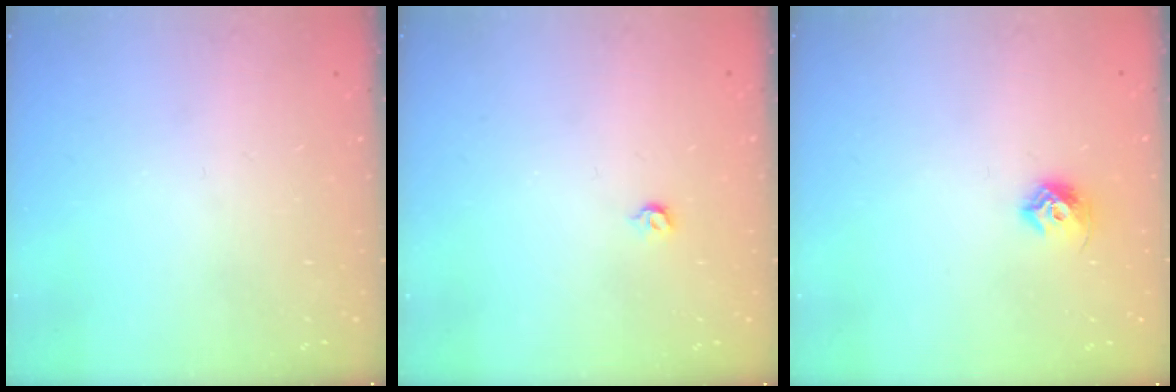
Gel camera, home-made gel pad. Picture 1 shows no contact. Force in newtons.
{"total": 3.6, "press": 3.6, "slide": 0.8}
{"total": 7.4, "press": 7.3, "slide": 1.1}